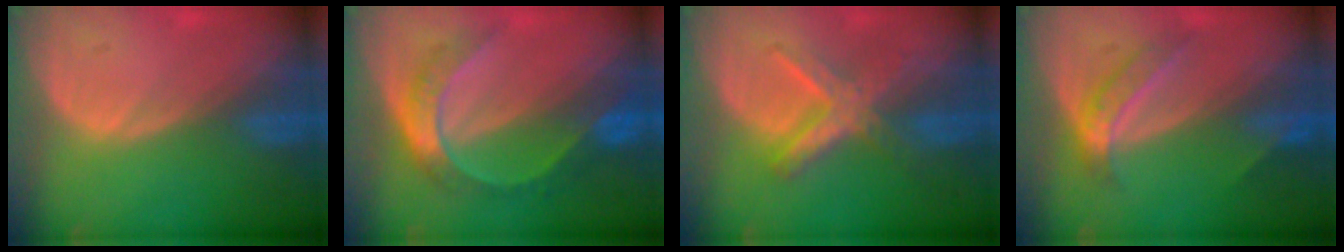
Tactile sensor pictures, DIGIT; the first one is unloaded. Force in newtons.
{"total": 7.4, "press": 7.3, "slide": 0.6}
{"total": 6.1, "press": 6.1, "slide": 0.2}
{"total": 5.4, "press": 4.7, "slide": 2.5}